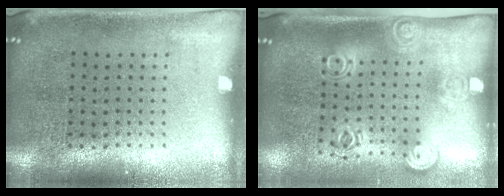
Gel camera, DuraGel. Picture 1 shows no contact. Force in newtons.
{"total": 1.9, "press": 1.3, "slide": 1.3}